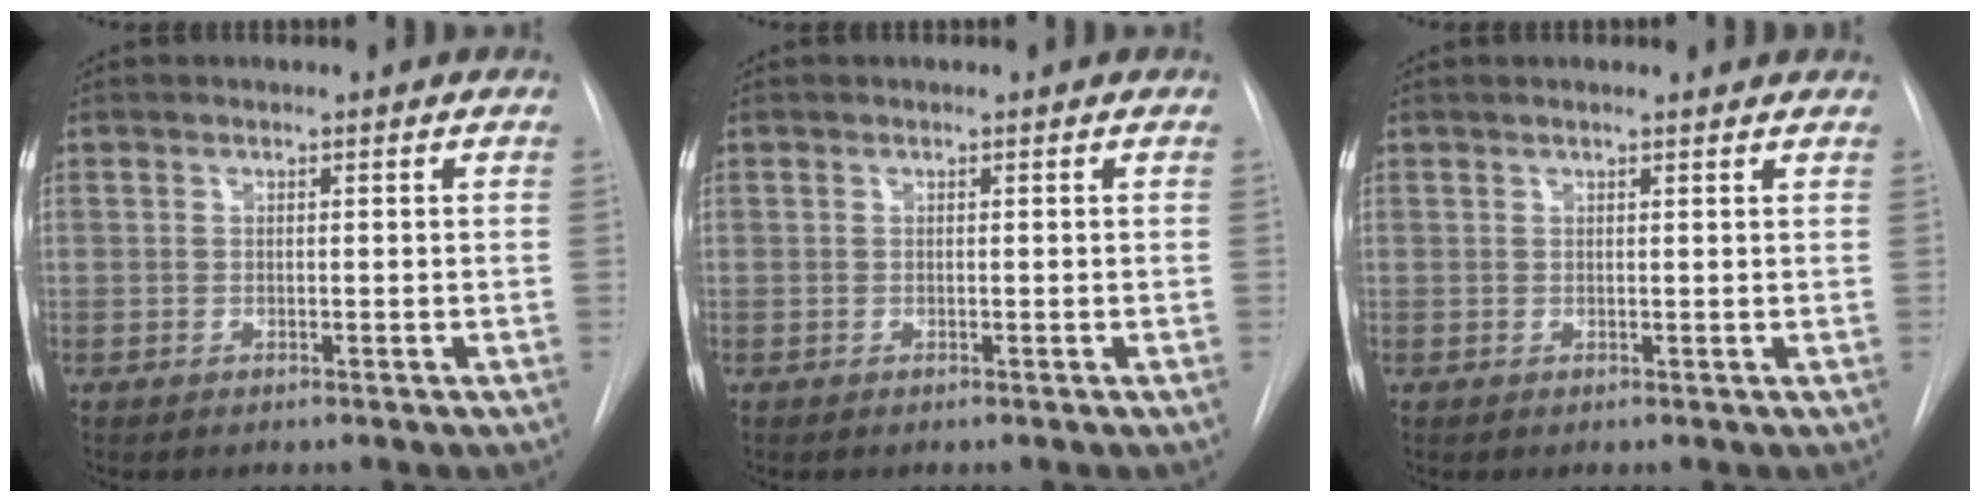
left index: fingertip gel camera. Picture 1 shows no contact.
{"total": 0.0}
{"total": 3.4, "force": [3.2, 0.3, 1.1], "torque": [-0.017, 0.018, 0.033]}